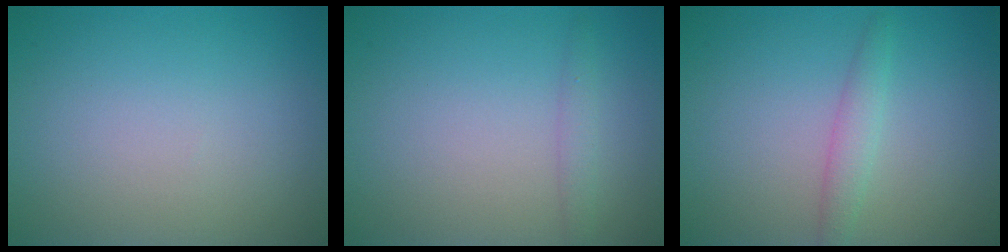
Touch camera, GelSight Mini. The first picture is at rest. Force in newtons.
{"total": 1.1, "press": 1.1, "slide": 0.1}
{"total": 1.7, "press": 1.7, "slide": 0.0}